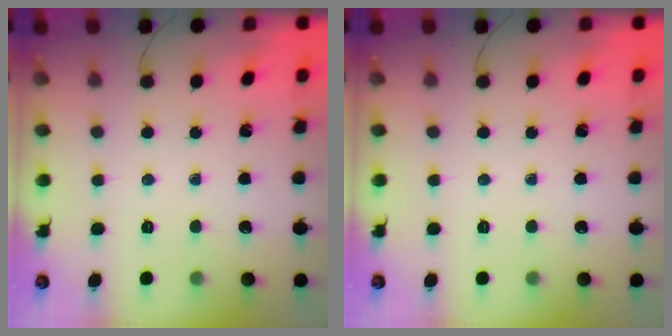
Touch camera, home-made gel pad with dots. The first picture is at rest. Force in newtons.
{"total": 0.0}